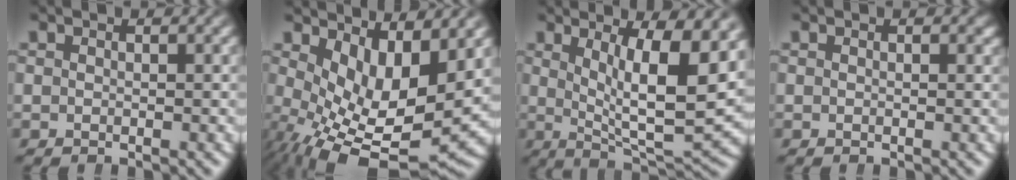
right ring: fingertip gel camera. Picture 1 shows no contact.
{"total": 10.9, "force": [-2.8, 6.0, 8.7], "torque": [-0.154, -0.059, -0.017]}
{"total": 10.0, "force": [2.2, 3.8, 9.0], "torque": [-0.127, -0.014, 0.045]}
{"total": 0.0}